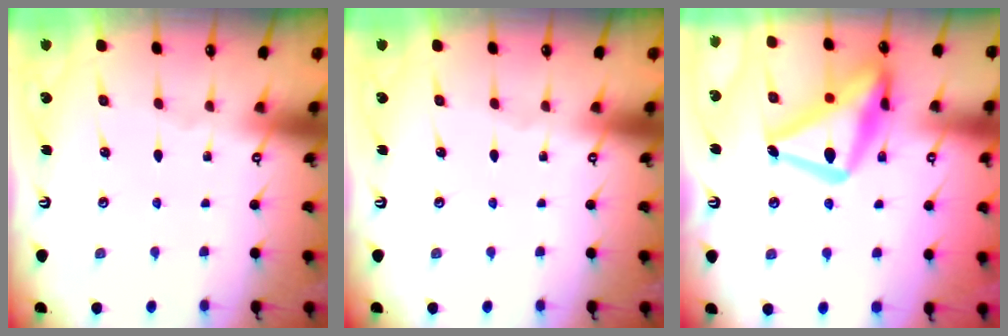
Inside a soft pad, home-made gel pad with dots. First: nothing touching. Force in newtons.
{"total": 0.0}
{"total": 23.0, "press": 22.9, "slide": 1.9}